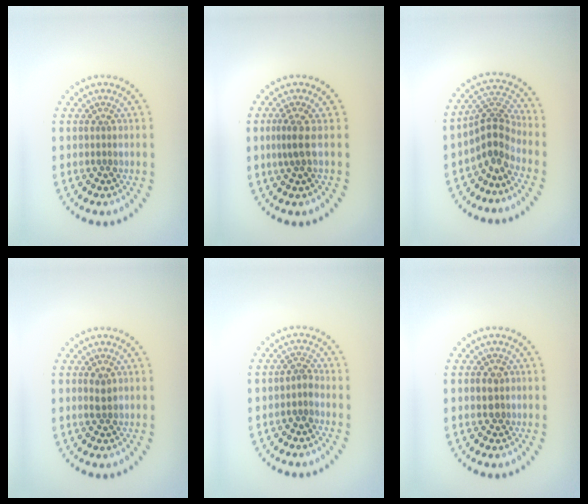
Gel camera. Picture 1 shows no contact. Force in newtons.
{"total": 1.7, "press": 1.3, "slide": 1.2}
{"total": 3.3, "press": 2.3, "slide": 2.4}
{"total": 1.2, "press": 1.2, "slide": 0.1}
{"total": 1.4, "press": 1.2, "slide": 0.9}
{"total": 1.6, "press": 1.4, "slide": 0.7}